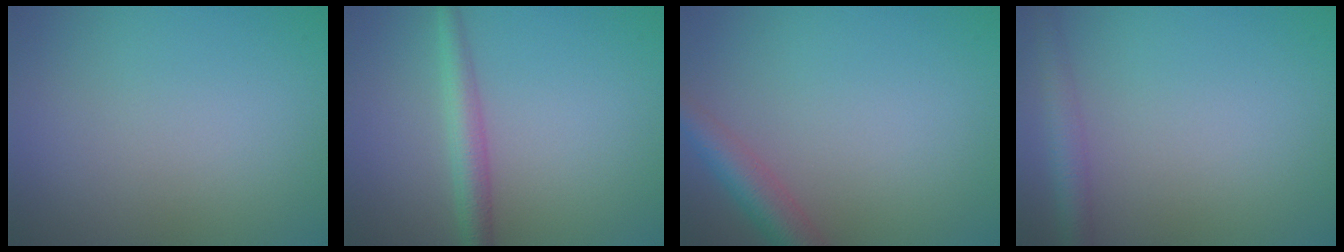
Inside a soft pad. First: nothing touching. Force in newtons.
{"total": 2.7, "press": 2.7, "slide": 0.1}
{"total": 3.5, "press": 3.5, "slide": 0.1}
{"total": 2.6, "press": 2.6, "slide": 0.0}